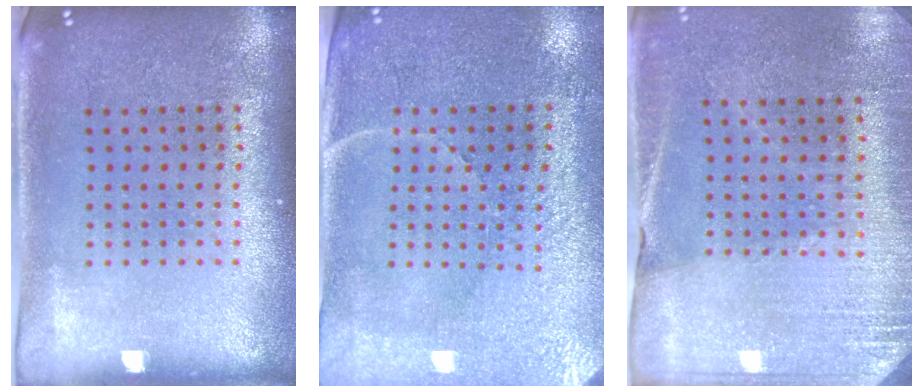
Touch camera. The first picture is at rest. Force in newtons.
{"total": 3.4, "press": 3.1, "slide": 1.4}
{"total": 2.6, "press": 2.5, "slide": 0.6}